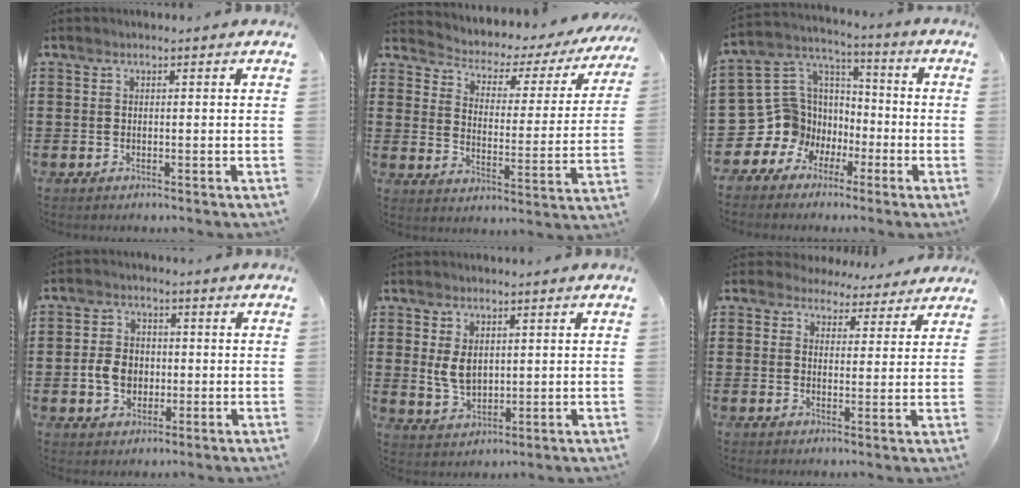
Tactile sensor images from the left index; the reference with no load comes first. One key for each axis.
{"total": 2.5, "fx": 2.0, "fy": 1.2, "fz": 1.0, "tx": -0.037, "ty": -0.022, "tz": 0.020}
{"total": 9.3, "fx": -2.7, "fy": 8.9, "fz": 0.5, "tx": -0.068, "ty": -0.013, "tz": -0.046}
{"total": 5.3, "fx": -0.8, "fy": 4.1, "fz": 3.2, "tx": -0.066, "ty": 0.004, "tz": -0.020}
{"total": 4.5, "fx": 1.1, "fy": 3.0, "fz": 3.2, "tx": -0.067, "ty": 0.001, "tz": 0.016}
{"total": 3.7, "fx": 3.3, "fy": 1.7, "fz": 0.4, "tx": -0.024, "ty": -0.006, "tz": 0.060}